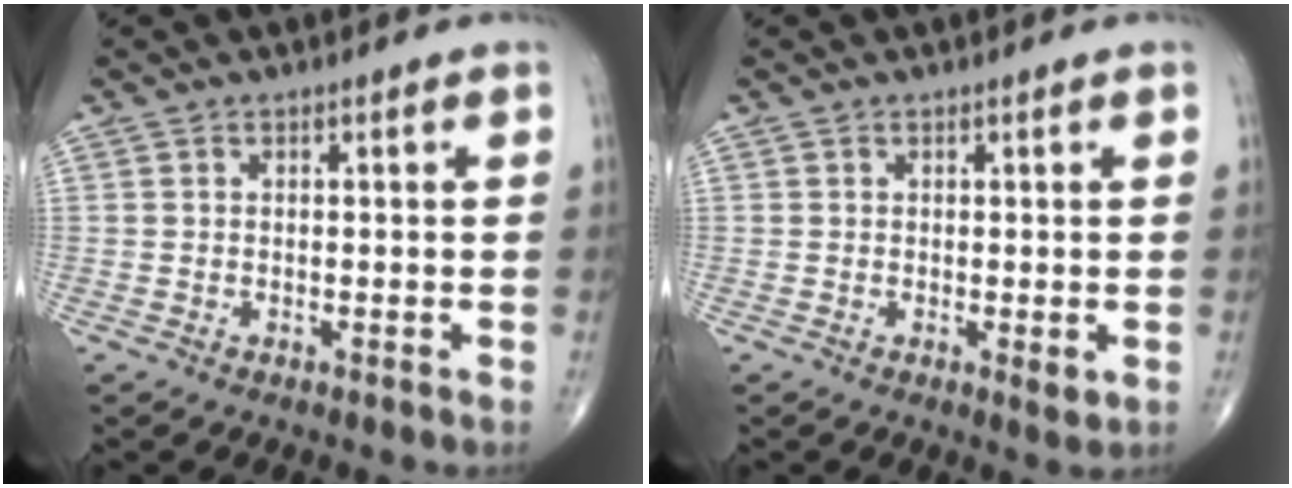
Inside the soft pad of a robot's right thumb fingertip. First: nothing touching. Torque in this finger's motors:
{"motor_torque": [-0.08, 0.23, -0.04, -0.01, 0.08]}